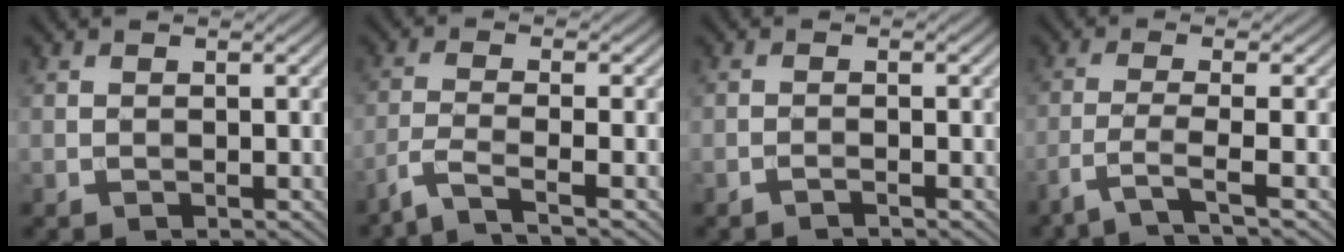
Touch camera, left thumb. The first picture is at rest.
{"total": 4.4, "force": [-3.1, 0.6, 3.1], "torque": [-0.053, 0.001, -0.080]}
{"total": 1.0, "force": [-0.8, 0.0, 0.5], "torque": [-0.009, 0.004, -0.020]}
{"total": 4.2, "force": [-2.4, 0.4, 3.4], "torque": [-0.059, 0.005, -0.070]}